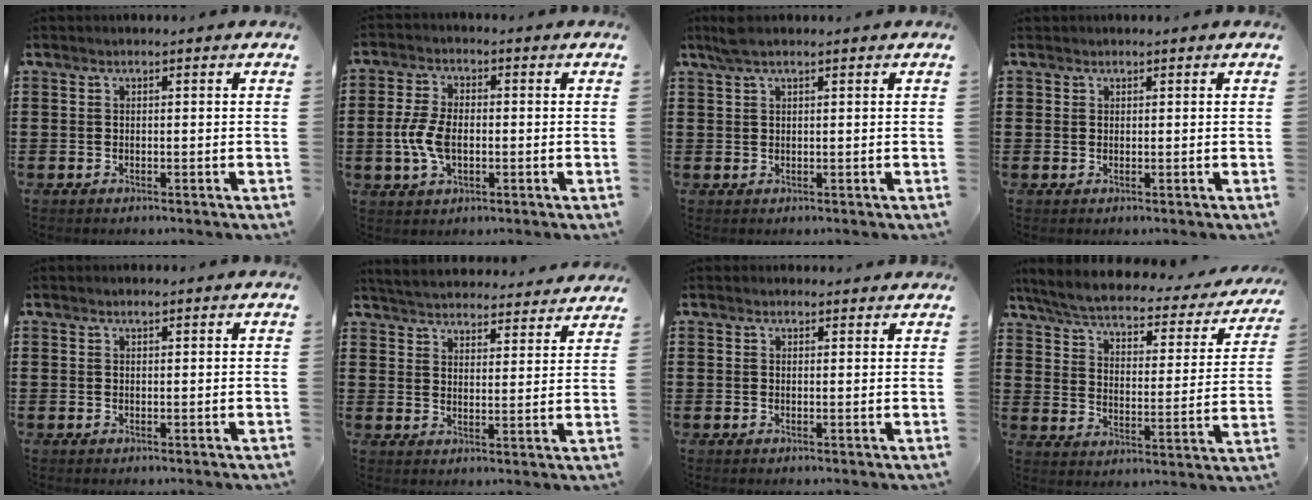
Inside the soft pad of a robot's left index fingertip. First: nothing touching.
{"total": 6.2, "force": [-0.9, 3.4, 5.1], "torque": [-0.119, 0.000, -0.020]}
{"total": 2.3, "force": [1.5, 0.4, 1.6], "torque": [-0.034, 0.004, 0.027]}
{"total": 0.9, "force": [0.6, 0.7, 0.1], "torque": [-0.004, 0.003, 0.012]}
{"total": 0.7, "force": [0.4, 0.2, 0.5], "torque": [-0.010, 0.000, 0.009]}
{"total": 4.3, "force": [4.3, 0.0, 0.0], "torque": [-0.023, -0.030, 0.075]}
{"total": 1.1, "force": [1.1, 0.4, 0.1], "torque": [-0.005, 0.003, 0.021]}
{"total": 4.1, "force": [3.5, 0.7, 2.1], "torque": [-0.058, -0.028, 0.052]}